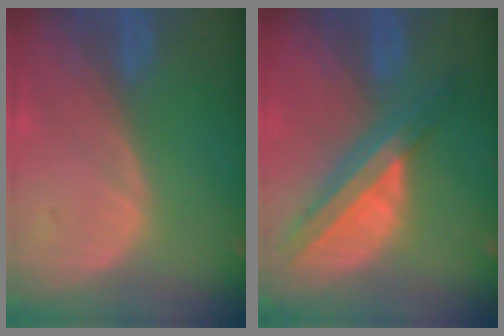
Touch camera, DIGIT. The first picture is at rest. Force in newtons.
{"total": 8.2, "press": 6.9, "slide": 4.5}